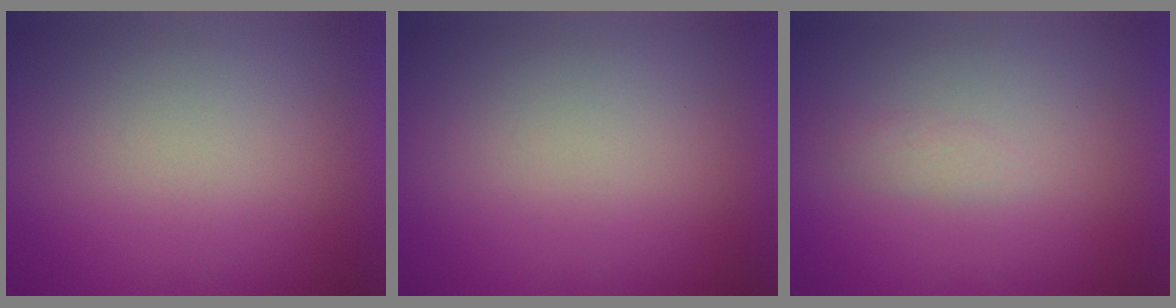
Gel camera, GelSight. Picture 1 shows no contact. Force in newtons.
{"total": 0.0}
{"total": 1.4}